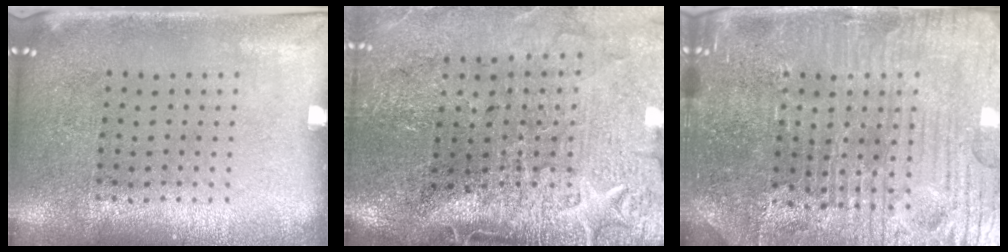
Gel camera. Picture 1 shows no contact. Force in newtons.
{"total": 4.5, "press": 3.8, "slide": 2.6}
{"total": 5.3, "press": 5.0, "slide": 1.6}